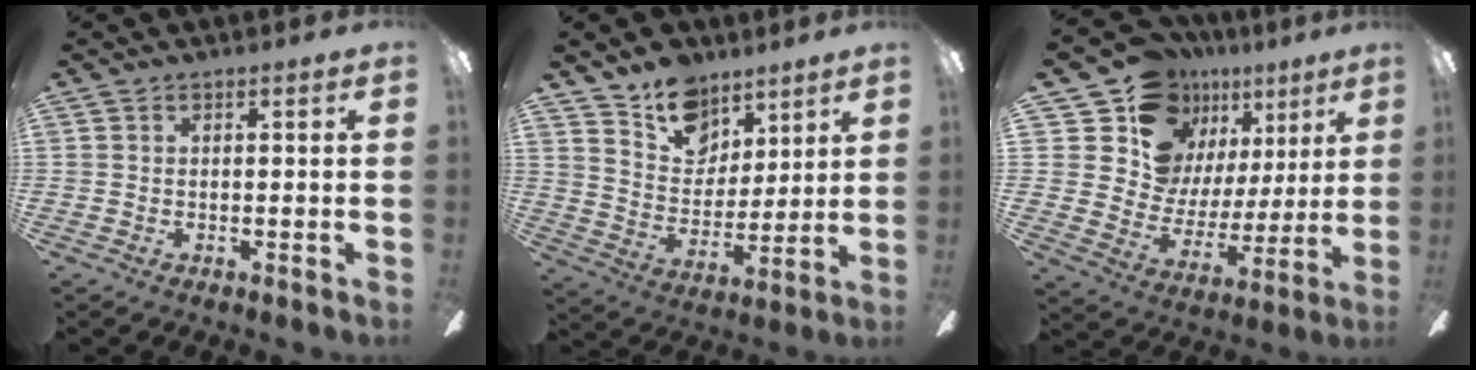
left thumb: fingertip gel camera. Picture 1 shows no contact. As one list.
[{"total": 13.8, "force": [9.6, 9.0, 4.2], "torque": [-0.059, -0.060, 0.182]}, {"total": 17.6, "force": [11.9, 11.9, 5.0], "torque": [-0.101, -0.087, 0.236]}]